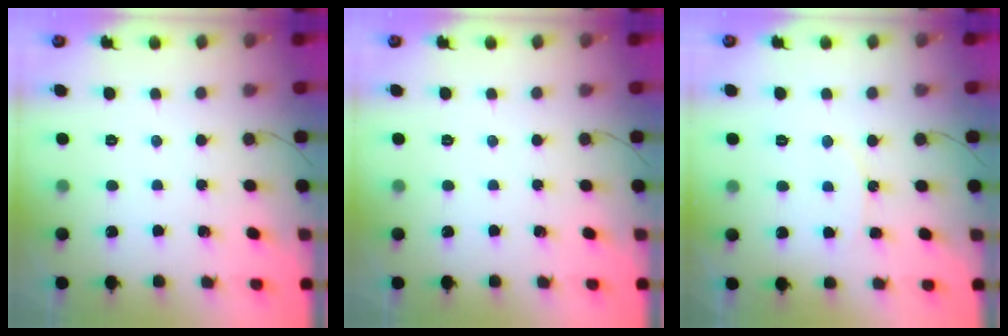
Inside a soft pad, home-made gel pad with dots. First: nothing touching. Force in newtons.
{"total": 0.0}
{"total": 6.9, "press": 6.9, "slide": 0.9}